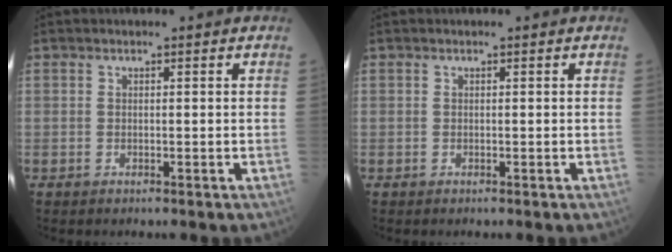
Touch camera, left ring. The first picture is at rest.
{"total": 0.0}